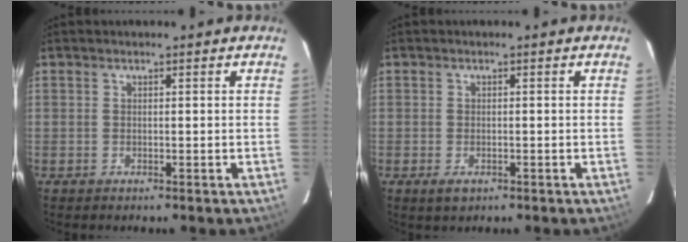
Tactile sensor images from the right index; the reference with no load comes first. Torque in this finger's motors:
{"motor_torque": [0.19, -0.12, 0.03, 0.01]}